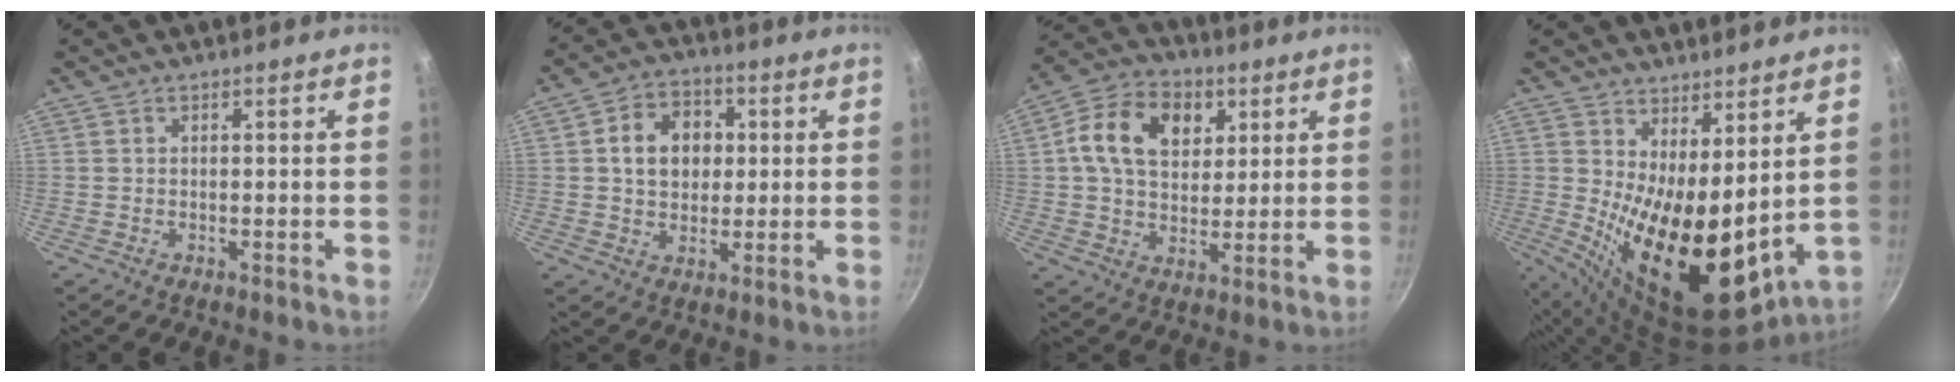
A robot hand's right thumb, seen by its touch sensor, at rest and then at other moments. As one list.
[{"total": 10.0, "force": [1.6, 7.9, 5.9], "torque": [-0.070, 0.011, 0.018]}, {"total": 14.5, "force": [4.4, 10.3, 9.3], "torque": [-0.137, 0.000, 0.061]}, {"total": 15.6, "force": [3.4, 6.8, 13.7], "torque": [-0.188, -0.049, 0.070]}]